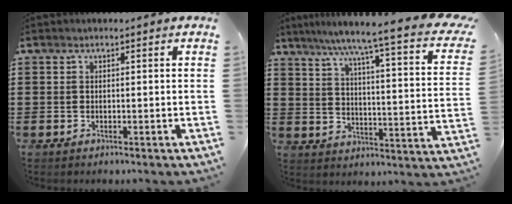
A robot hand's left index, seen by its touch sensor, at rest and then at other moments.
{"total": 6.2, "force": [4.8, -0.9, 3.8], "torque": [-0.087, -0.050, 0.068]}